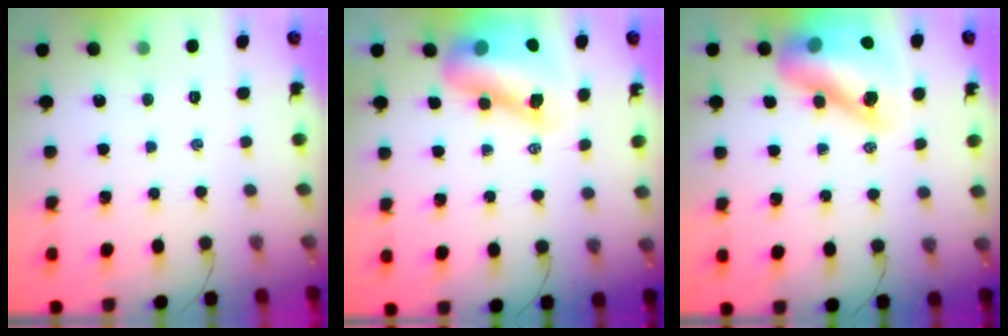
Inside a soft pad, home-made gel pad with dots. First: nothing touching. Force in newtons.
{"total": 13.3, "press": 12.8, "slide": 3.6}
{"total": 17.9, "press": 17.2, "slide": 5.0}